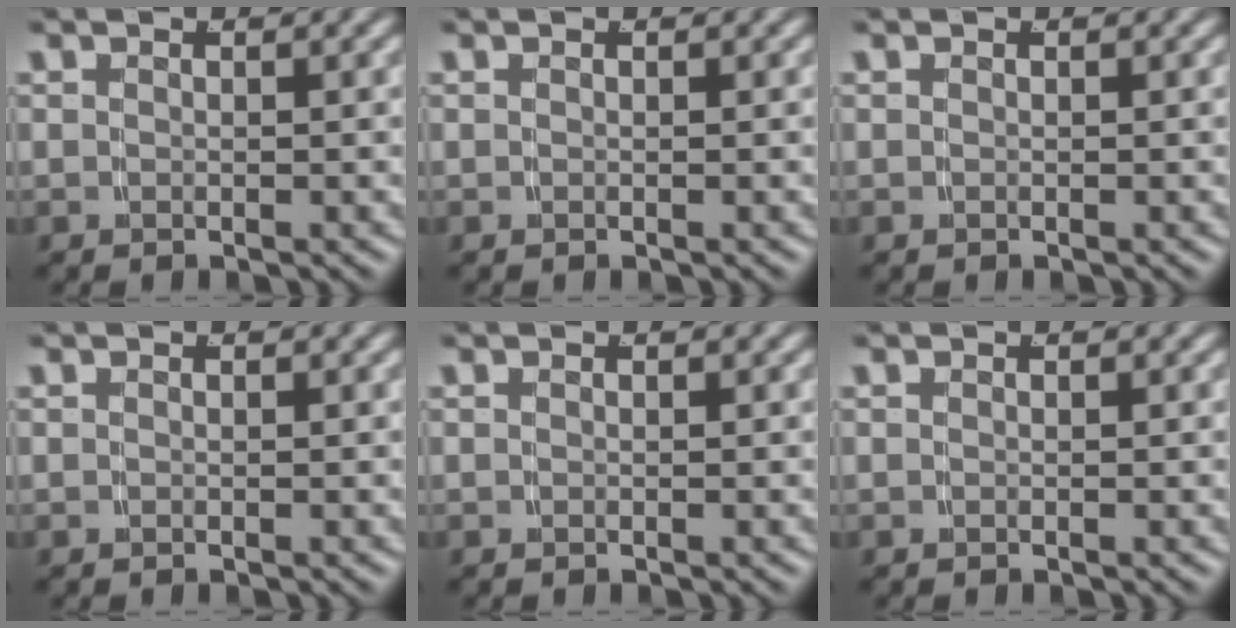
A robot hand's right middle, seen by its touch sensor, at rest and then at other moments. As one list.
[{"total": 0.0}, {"total": 0.0}, {"total": 0.0}, {"total": 0.0}, {"total": 0.0}]